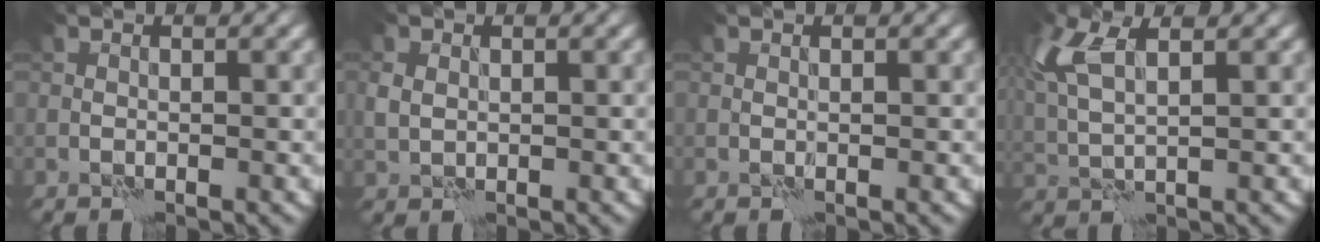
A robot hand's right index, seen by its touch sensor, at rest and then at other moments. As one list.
[{"total": 1.6, "force": [0.2, 1.3, 0.9], "torque": [-0.022, 0.002, 0.003]}, {"total": 0.0}, {"total": 5.4, "force": [2.1, 2.1, 4.5], "torque": [-0.117, 0.016, 0.040]}]